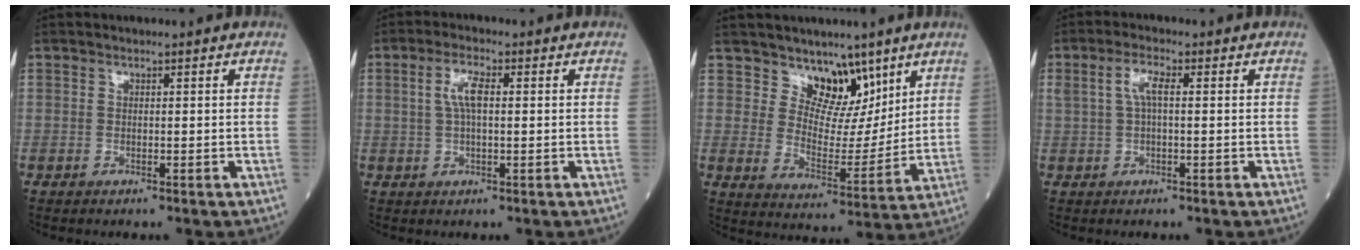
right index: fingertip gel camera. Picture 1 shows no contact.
{"total": 4.1, "force": [0.7, 1.1, 3.9], "torque": [-0.082, 0.011, 0.015]}
{"total": 8.2, "force": [6.0, 4.7, 3.1], "torque": [-0.038, -0.007, 0.106]}
{"total": 3.5, "force": [0.7, 1.0, 3.3], "torque": [-0.072, 0.016, 0.017]}